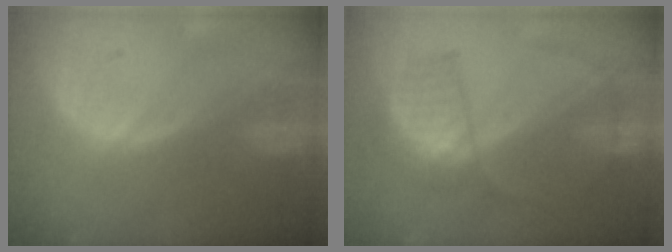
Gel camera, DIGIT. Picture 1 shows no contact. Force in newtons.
{"total": 5.9, "press": 5.8, "slide": 1.0}